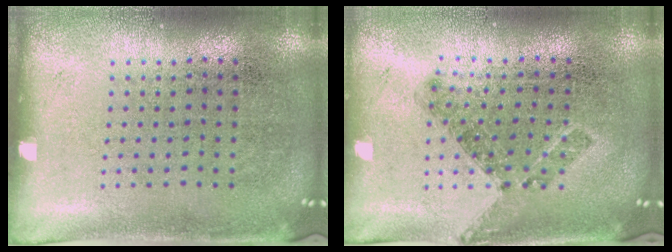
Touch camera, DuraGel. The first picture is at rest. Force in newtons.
{"total": 0.8, "press": 0.8, "slide": 0.3}